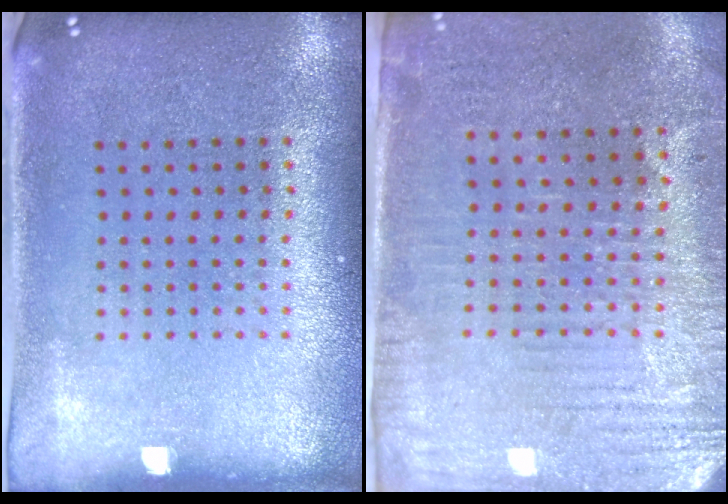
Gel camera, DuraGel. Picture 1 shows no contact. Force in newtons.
{"total": 3.1, "press": 2.8, "slide": 1.4}